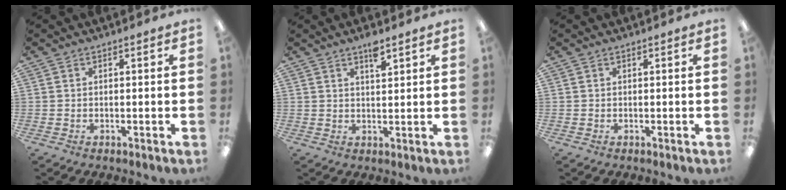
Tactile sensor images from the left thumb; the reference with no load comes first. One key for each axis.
{"total": 3.9, "fx": 3.1, "fy": 0.9, "fz": 2.2, "tx": -0.035, "ty": -0.013, "tz": 0.051}
{"total": 0.0}